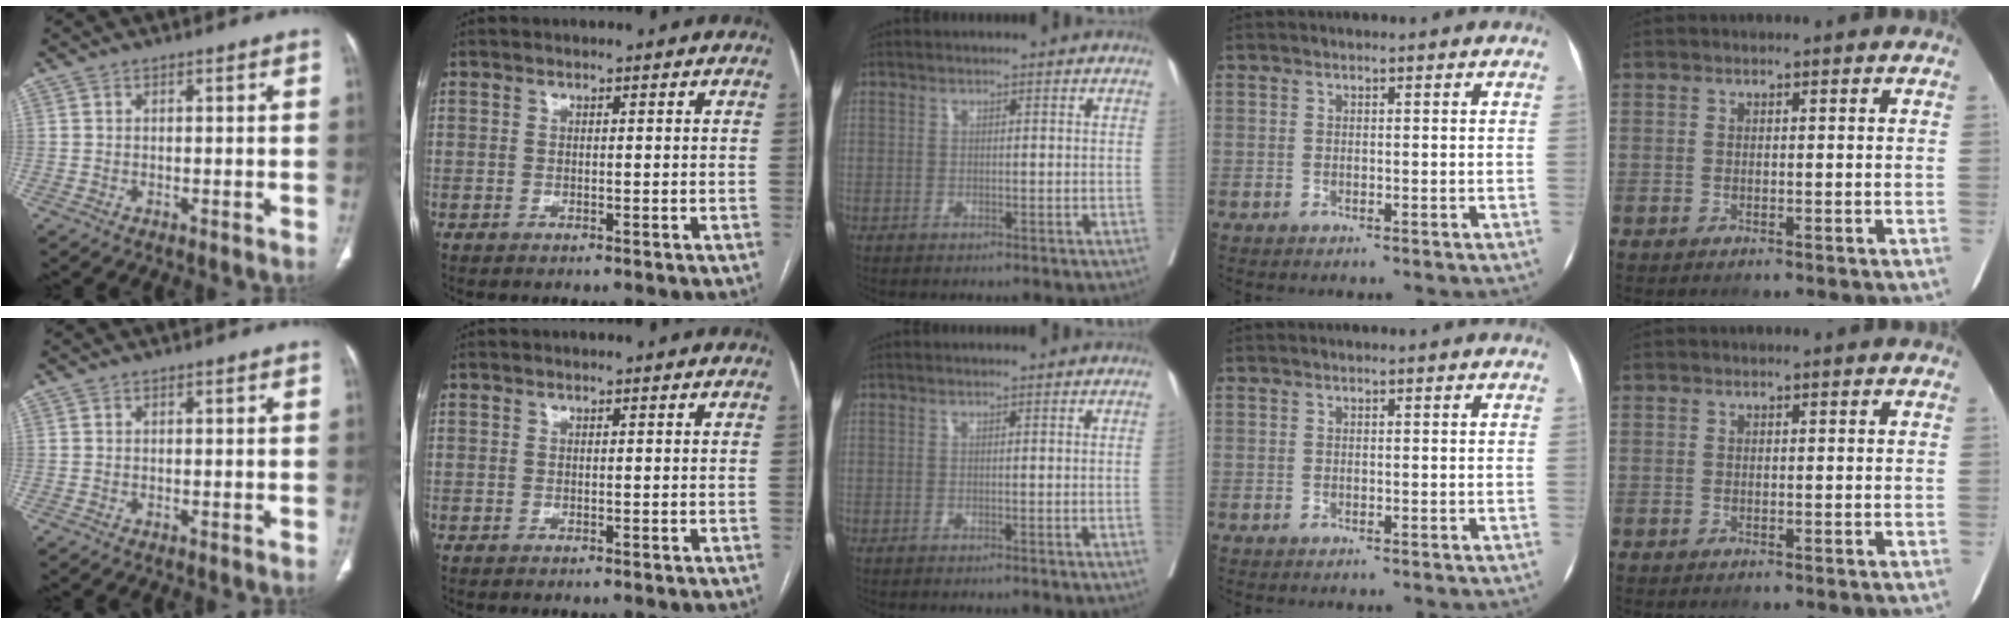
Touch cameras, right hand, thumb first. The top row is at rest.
{"middle": {"total": 1.2, "force": [-0.1, -0.5, 1.1], "torque": [-0.013, 0.002, 0.001]}}